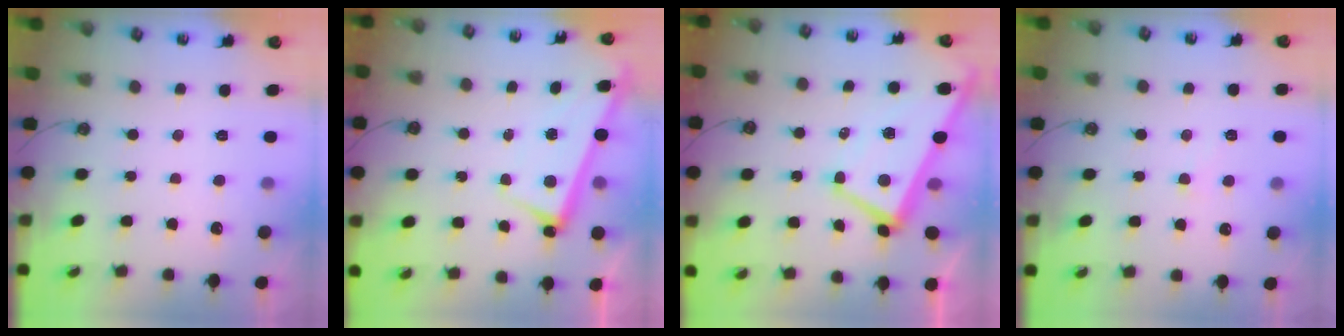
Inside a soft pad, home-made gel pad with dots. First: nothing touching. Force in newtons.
{"total": 2.7, "press": 2.7, "slide": 0.4}
{"total": 2.8, "press": 2.7, "slide": 0.9}
{"total": 0.6, "press": 0.3, "slide": 0.6}